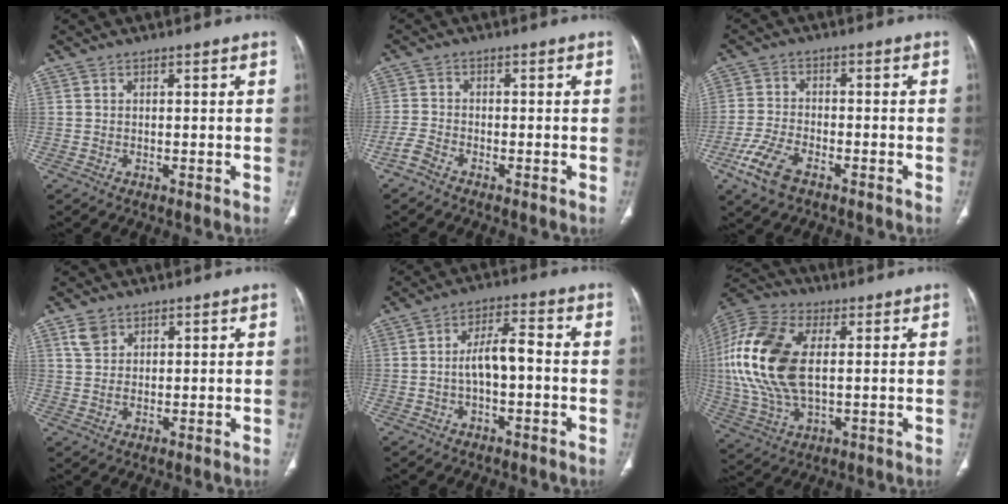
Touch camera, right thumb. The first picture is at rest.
{"total": 2.8, "force": [-2.2, 1.0, 1.3], "torque": [-0.033, 0.009, -0.050]}
{"total": 7.7, "force": [-4.6, 3.5, 5.1], "torque": [-0.114, 0.012, -0.088]}
{"total": 3.3, "force": [2.0, 2.2, 1.4], "torque": [-0.024, -0.003, 0.044]}
{"total": 6.8, "force": [-1.0, 2.8, 6.1], "torque": [-0.109, 0.032, -0.022]}
{"total": 20.4, "force": [2.1, 11.3, 16.9], "torque": [-0.378, 0.000, 0.035]}